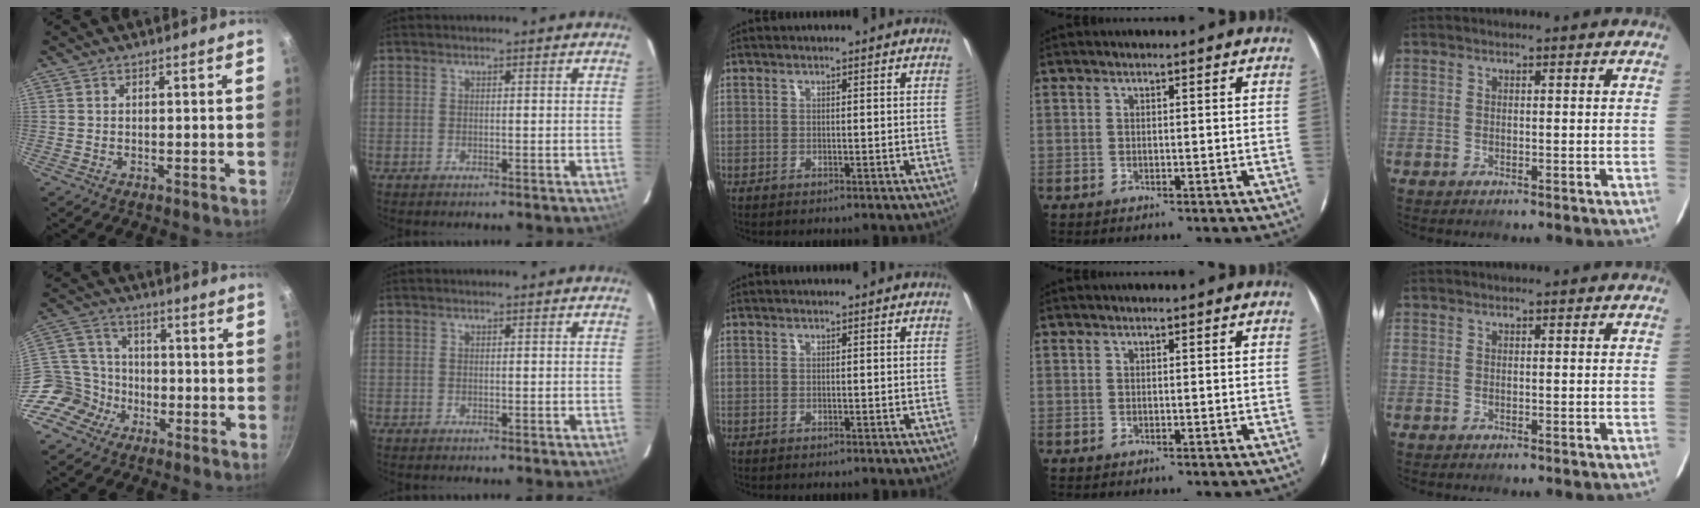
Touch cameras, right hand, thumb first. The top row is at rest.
{"thumb": {"total": 10.5, "force": [-5.4, 8.5, 3.1], "torque": [-0.024, 0.053, -0.110]}}